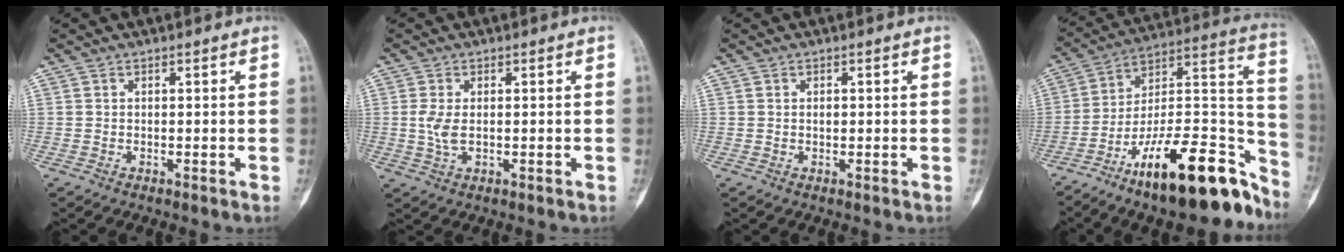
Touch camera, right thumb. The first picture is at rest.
{"total": 3.6, "force": [0.1, 1.8, 3.1], "torque": [-0.072, -0.003, 0.002]}
{"total": 0.9, "force": [0.2, 0.5, 0.6], "torque": [-0.010, 0.001, 0.004]}
{"total": 25.5, "force": [-16.4, 8.4, 17.6], "torque": [-0.200, 0.114, -0.264]}